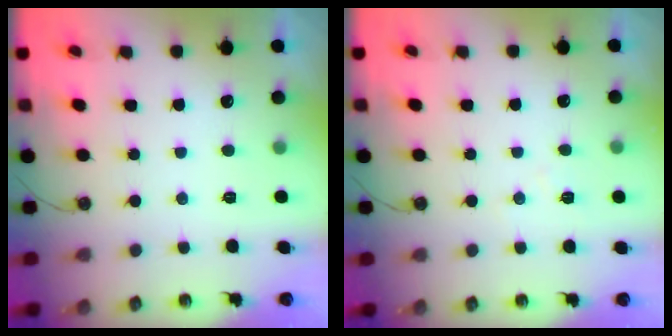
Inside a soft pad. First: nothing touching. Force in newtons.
{"total": 4.9, "press": 4.9, "slide": 0.6}